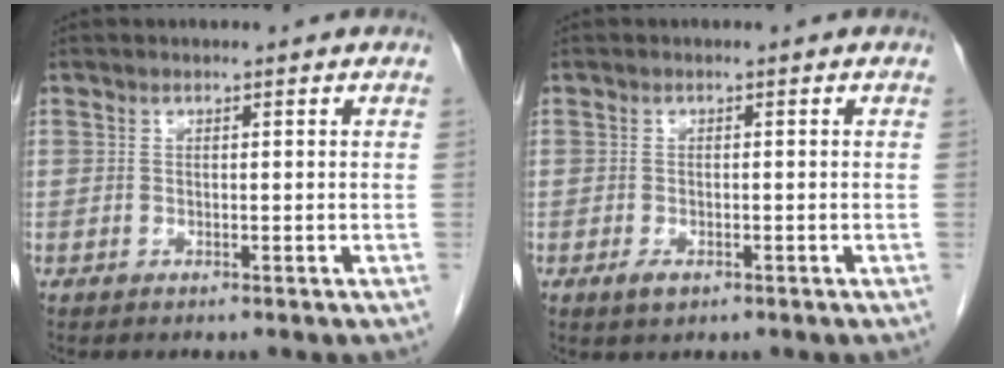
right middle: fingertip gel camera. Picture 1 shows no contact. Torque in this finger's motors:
{"motor_torque": [0.47, -0.16, 0.12, 0.03]}